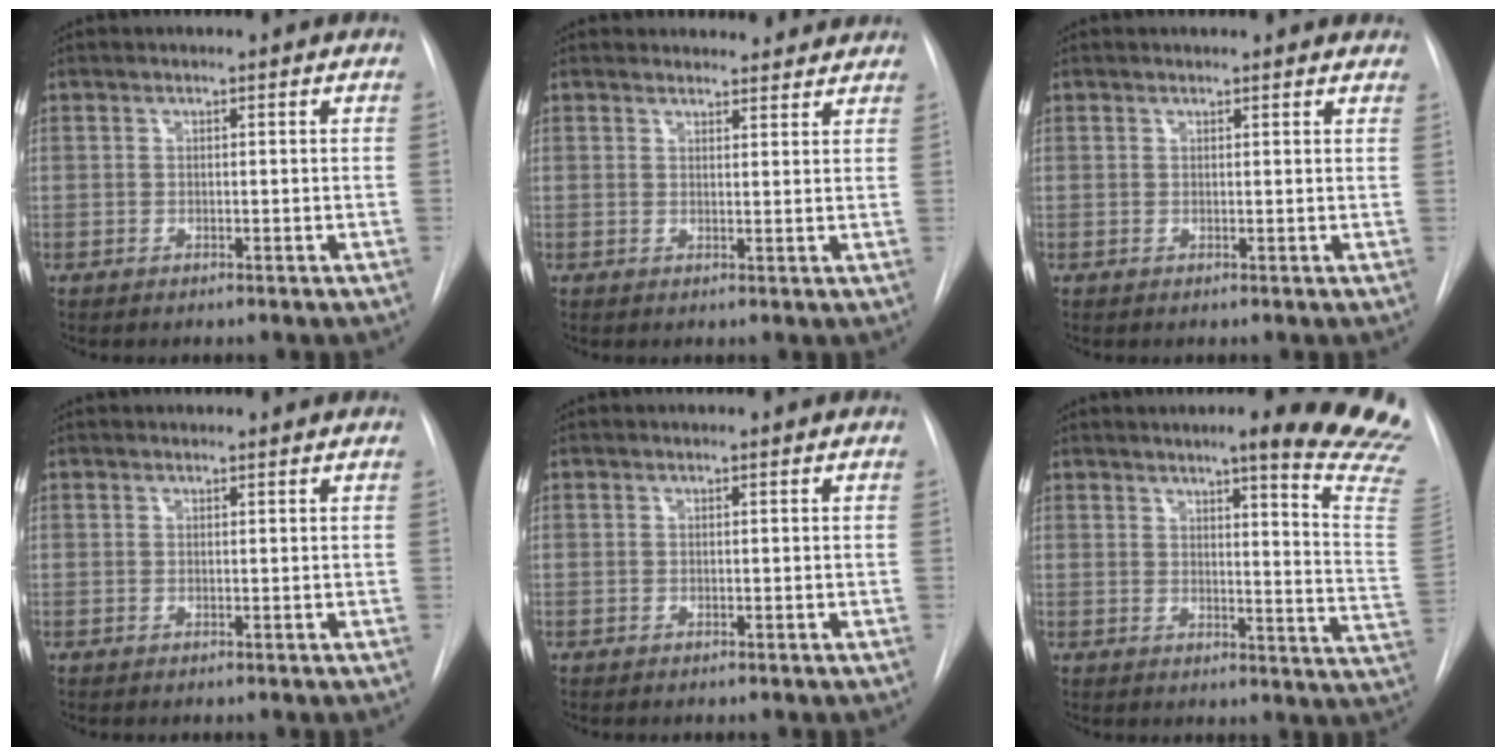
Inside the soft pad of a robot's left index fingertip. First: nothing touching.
{"total": 6.8, "force": [6.4, 2.3, 0.4], "torque": [0.019, 0.011, 0.057]}
{"total": 5.0, "force": [4.6, 1.5, 1.3], "torque": [-0.007, 0.009, 0.037]}
{"total": 1.1, "force": [1.1, 0.3, 0.1], "torque": [-0.006, 0.016, 0.014]}
{"total": 0.0}
{"total": 16.4, "force": [13.5, -0.4, 9.2], "torque": [-0.098, -0.109, 0.136]}